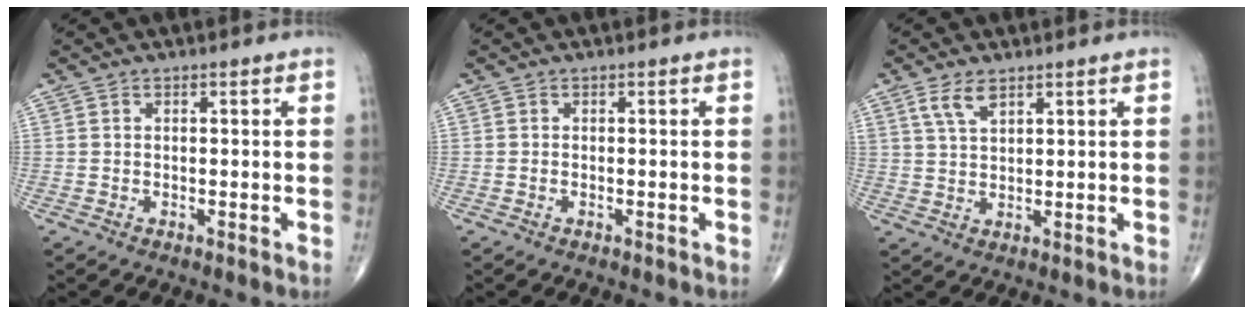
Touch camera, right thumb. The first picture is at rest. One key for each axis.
{"total": 0.0}
{"total": 4.2, "fx": 2.6, "fy": 1.8, "fz": 2.7, "tx": -0.052, "ty": -0.007, "tz": 0.056}